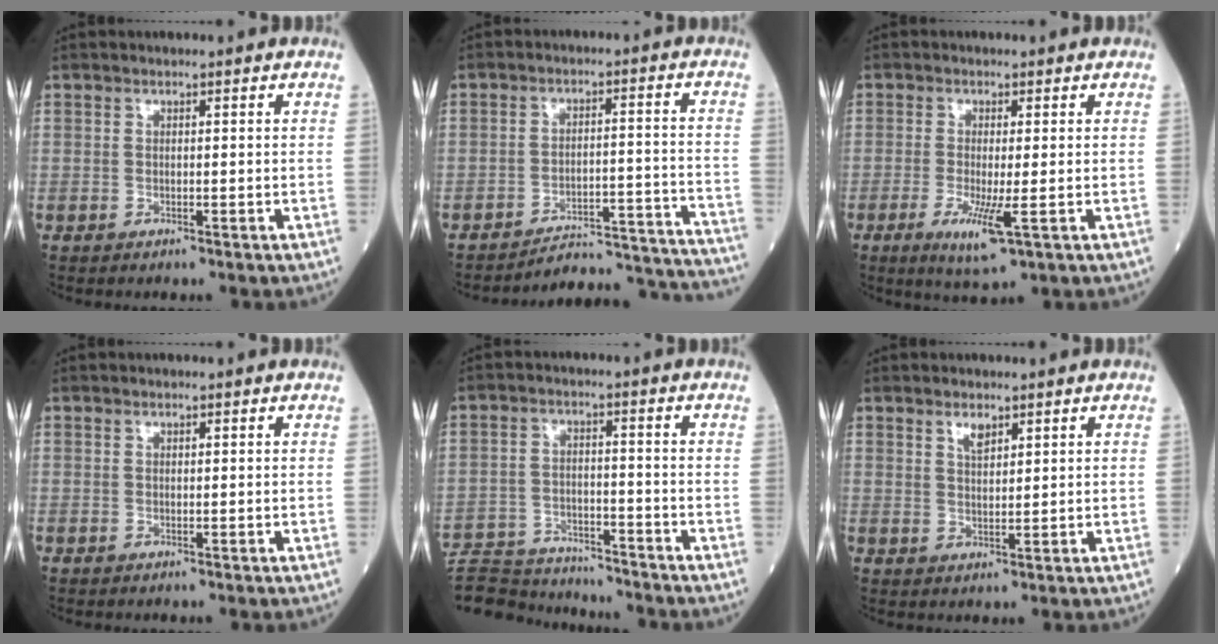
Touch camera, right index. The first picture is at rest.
{"total": 16.9, "force": [-16.8, 0.2, 1.0], "torque": [0.020, 0.036, -0.218]}
{"total": 5.6, "force": [-1.8, 0.5, 5.3], "torque": [-0.101, -0.015, -0.028]}
{"total": 0.0}
{"total": 15.9, "force": [-14.9, 3.2, 4.3], "torque": [-0.093, 0.006, -0.229]}
{"total": 2.3, "force": [1.6, 0.8, 1.5], "torque": [-0.029, -0.001, 0.032]}